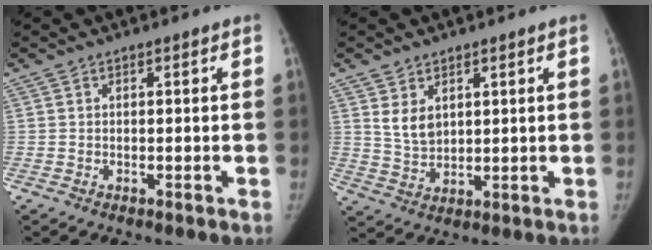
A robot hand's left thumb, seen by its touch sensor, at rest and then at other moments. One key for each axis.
{"total": 5.0, "fx": 2.2, "fy": 3.4, "fz": 2.9, "tx": -0.037, "ty": -0.018, "tz": 0.052}